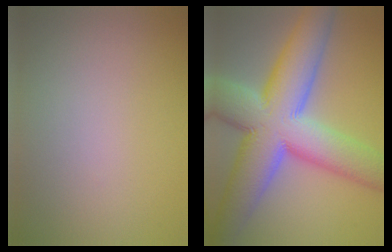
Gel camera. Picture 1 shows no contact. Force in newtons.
{"total": 14.5, "press": 14.5, "slide": 0.7}